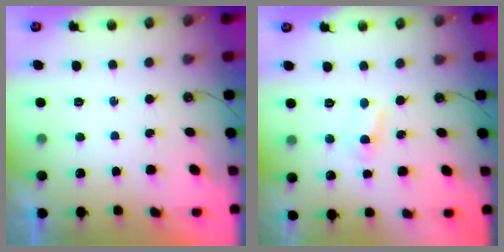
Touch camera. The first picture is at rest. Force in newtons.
{"total": 2.5, "press": 2.5, "slide": 0.3}